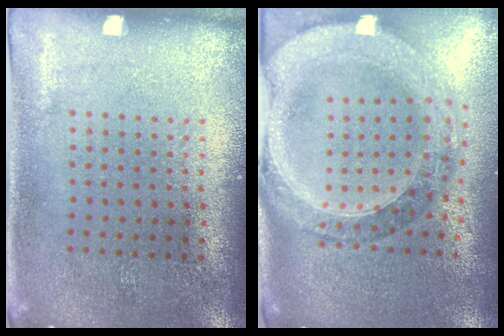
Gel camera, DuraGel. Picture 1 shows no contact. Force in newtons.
{"total": 1.9, "press": 1.8, "slide": 0.7}